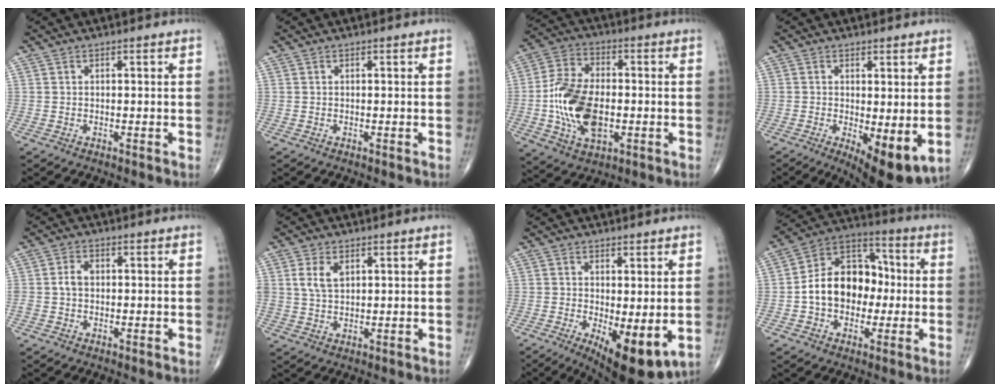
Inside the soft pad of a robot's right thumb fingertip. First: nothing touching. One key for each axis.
{"total": 0.0}
{"total": 15.6, "fx": -2.1, "fy": 9.2, "fz": 12.4, "tx": -0.231, "ty": 0.011, "tz": -0.035}
{"total": 9.3, "fx": -1.8, "fy": 3.4, "fz": 8.5, "tx": -0.124, "ty": -0.026, "tz": -0.020}
{"total": 3.1, "fx": 0.0, "fy": 2.3, "fz": 2.1, "tx": -0.044, "ty": 0.010, "tz": -0.001}
{"total": 4.8, "fx": 1.6, "fy": 3.0, "fz": 3.3, "tx": -0.060, "ty": -0.003, "tz": 0.035}
{"total": 10.8, "fx": -2.5, "fy": 4.1, "fz": 9.6, "tx": -0.138, "ty": -0.026, "tz": -0.025}
{"total": 13.1, "fx": -0.5, "fy": 9.5, "fz": 8.9, "tx": -0.109, "ty": 0.038, "tz": -0.017}